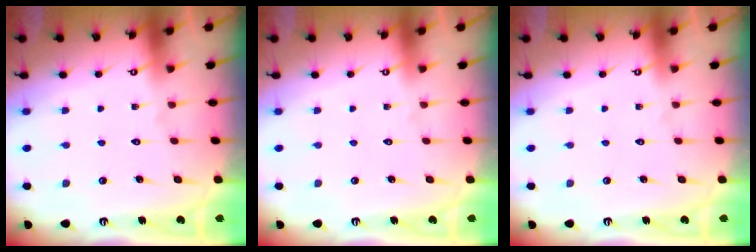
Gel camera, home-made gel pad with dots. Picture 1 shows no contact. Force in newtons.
{"total": 0.0}
{"total": 0.0}